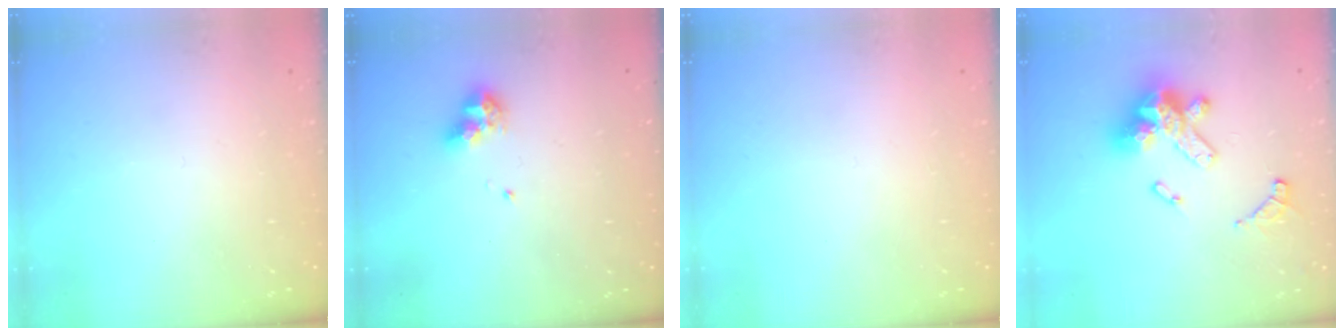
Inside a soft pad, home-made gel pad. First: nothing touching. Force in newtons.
{"total": 8.5, "press": 8.4, "slide": 0.9}
{"total": 0.0}
{"total": 14.2, "press": 14.2, "slide": 1.0}